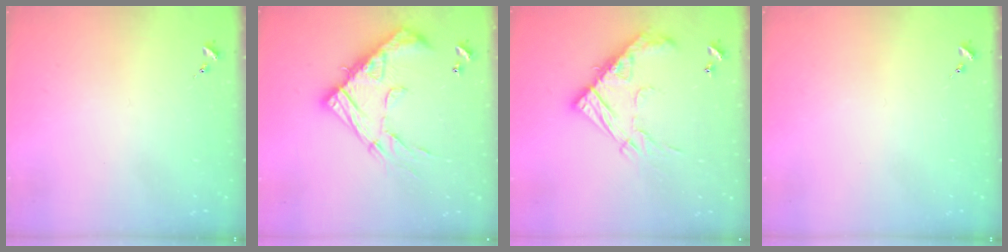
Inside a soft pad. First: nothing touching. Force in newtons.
{"total": 20.3, "press": 20.3, "slide": 1.7}
{"total": 17.6, "press": 17.6, "slide": 1.2}
{"total": 0.0}